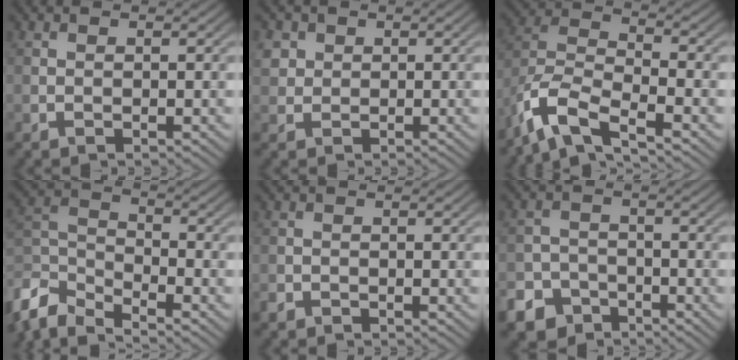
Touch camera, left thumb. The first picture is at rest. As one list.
[{"total": 2.8, "force": [0.9, 2.5, 0.7], "torque": [-0.030, 0.003, 0.022]}, {"total": 9.1, "force": [-6.4, 2.8, 5.8], "torque": [-0.122, -0.003, -0.144]}, {"total": 7.5, "force": [-6.2, 2.4, 3.5], "torque": [-0.082, -0.011, -0.140]}, {"total": 0.9, "force": [-0.7, 0.6, 0.2], "torque": [-0.004, -0.002, -0.015]}, {"total": 6.2, "force": [-4.4, 4.2, 1.4], "torque": [-0.016, -0.009, -0.085]}]